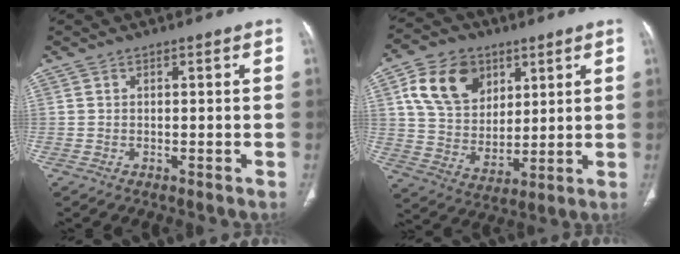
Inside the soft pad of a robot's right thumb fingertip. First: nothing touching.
{"total": 15.4, "force": [6.3, 11.4, 8.2], "torque": [-0.120, -0.023, 0.123]}